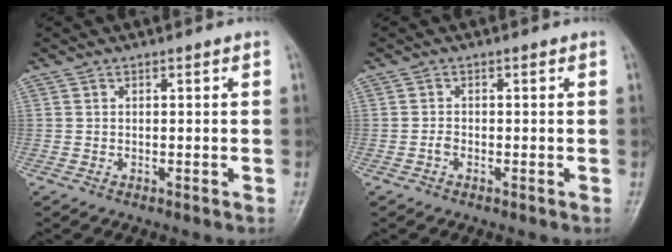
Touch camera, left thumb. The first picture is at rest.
{"total": 0.9, "force": [-0.5, 0.6, 0.6], "torque": [-0.007, 0.002, -0.012]}